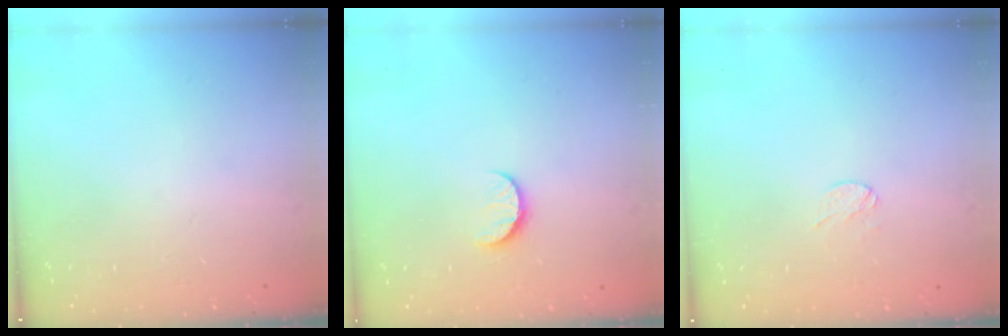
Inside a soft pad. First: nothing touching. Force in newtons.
{"total": 6.7, "press": 6.7, "slide": 0.4}
{"total": 3.0, "press": 3.0, "slide": 0.2}